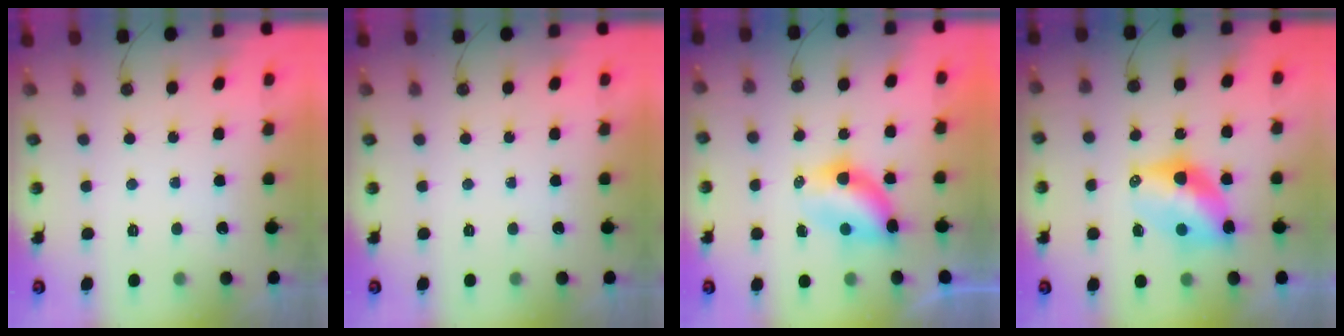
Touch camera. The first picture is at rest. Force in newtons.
{"total": 0.0}
{"total": 6.7, "press": 6.5, "slide": 1.9}
{"total": 10.5, "press": 10.5, "slide": 1.0}